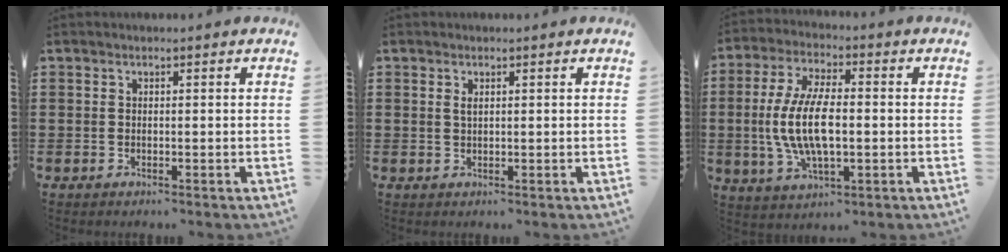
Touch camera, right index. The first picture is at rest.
{"total": 1.1, "force": [0.4, 0.4, 0.9], "torque": [-0.019, 0.004, 0.007]}
{"total": 11.0, "force": [-0.8, 4.5, 10.0], "torque": [-0.222, -0.009, -0.020]}